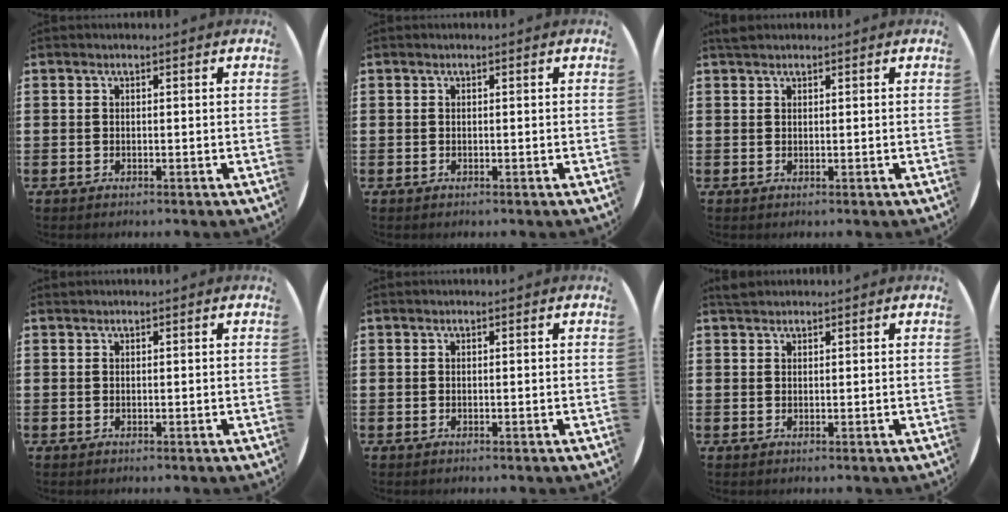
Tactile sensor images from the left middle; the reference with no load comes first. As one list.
[{"total": 0.0}, {"total": 0.9, "force": [0.8, 0.3, 0.1], "torque": [-0.004, 0.003, 0.016]}, {"total": 0.0}, {"total": 0.0}, {"total": 1.1, "force": [1.0, 0.3, 0.2], "torque": [0.002, 0.001, 0.018]}]